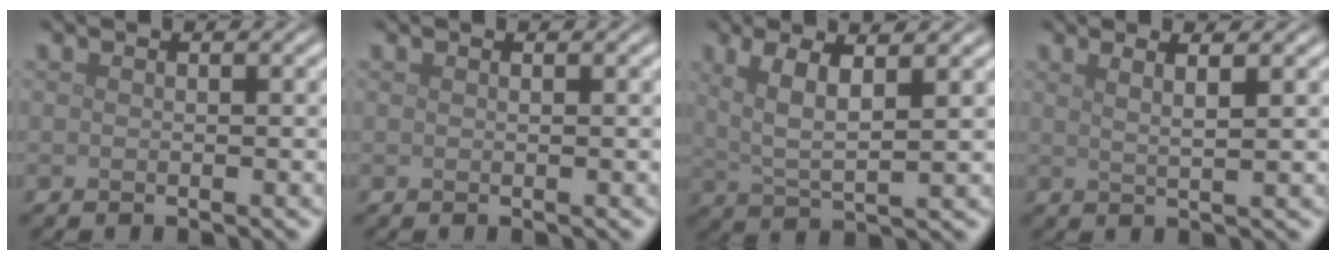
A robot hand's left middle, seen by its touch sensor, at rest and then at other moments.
{"total": 0.0}
{"total": 4.8, "force": [2.0, 1.3, 4.2], "torque": [-0.082, -0.002, 0.039]}
{"total": 3.1, "force": [1.8, 0.9, 2.4], "torque": [-0.023, 0.009, 0.003]}